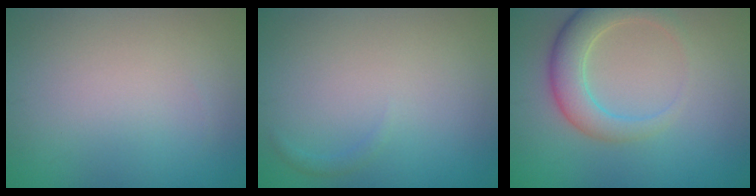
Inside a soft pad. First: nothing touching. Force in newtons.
{"total": 0.6, "press": 0.6, "slide": 0.0}
{"total": 4.5, "press": 4.5, "slide": 0.4}